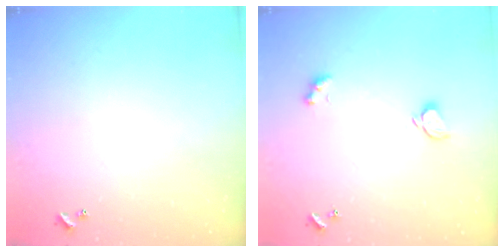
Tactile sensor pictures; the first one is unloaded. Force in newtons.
{"total": 1.4, "press": 1.4, "slide": 0.3}